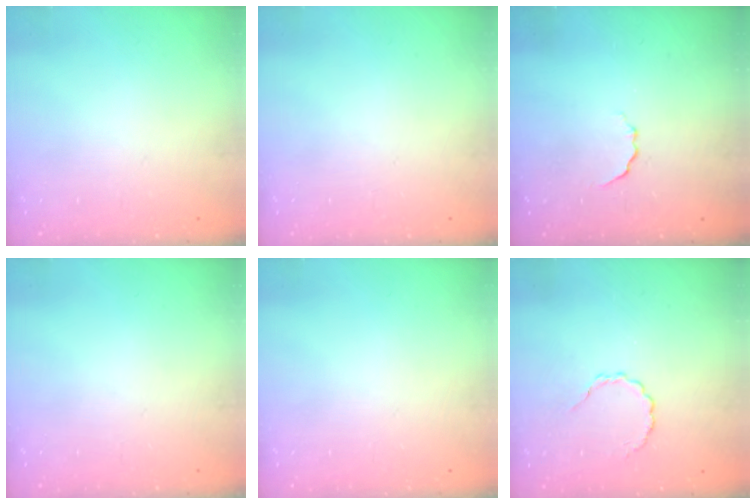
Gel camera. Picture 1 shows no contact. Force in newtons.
{"total": 0.0}
{"total": 3.0, "press": 2.9, "slide": 0.7}
{"total": 0.0}
{"total": 0.0}
{"total": 2.9, "press": 2.6, "slide": 1.1}